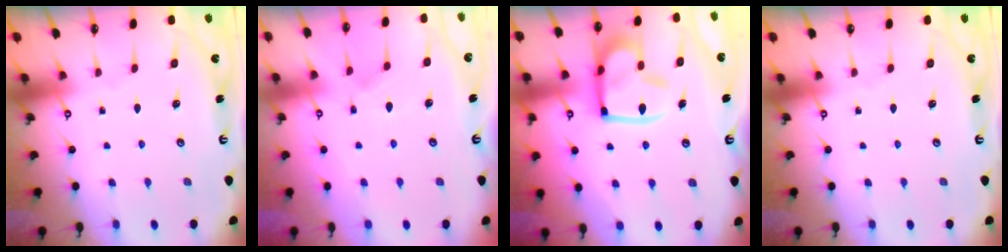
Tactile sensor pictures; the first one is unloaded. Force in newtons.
{"total": 2.1, "press": 1.8, "slide": 1.2}
{"total": 15.8, "press": 15.6, "slide": 1.9}
{"total": 0.0}